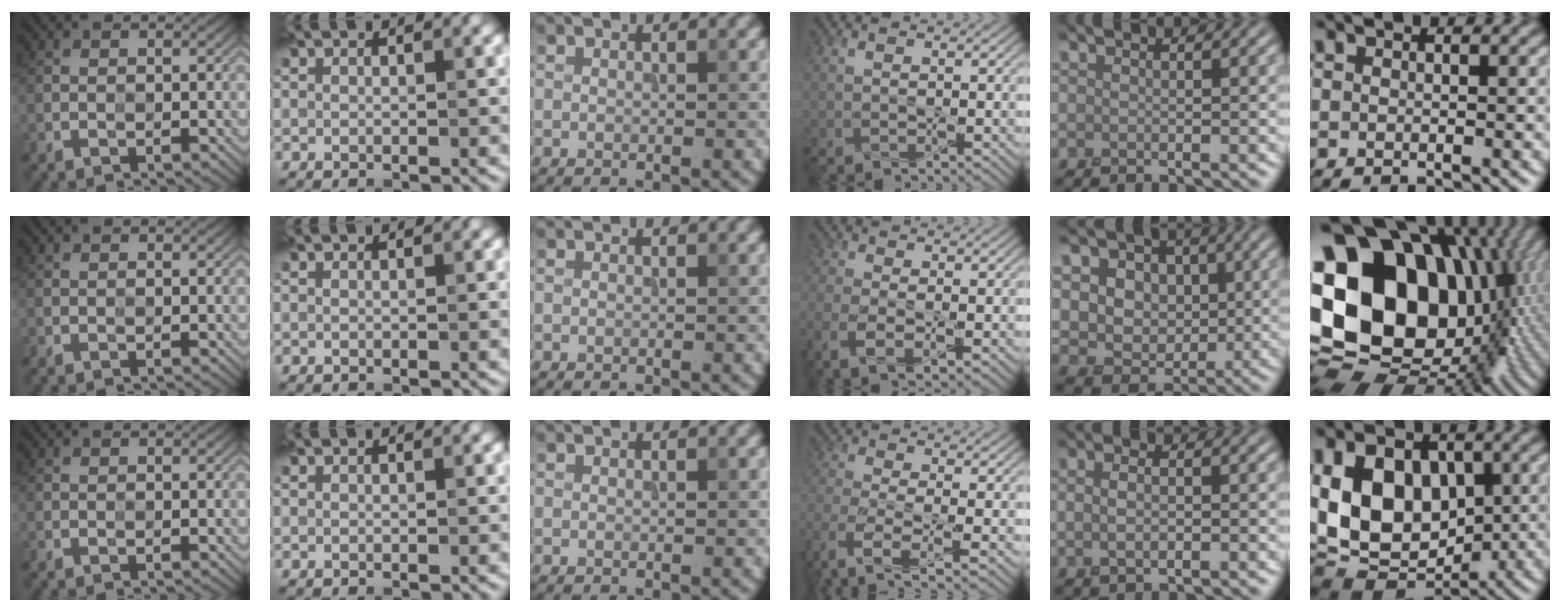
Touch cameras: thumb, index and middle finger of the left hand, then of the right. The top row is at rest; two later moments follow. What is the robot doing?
{"motion": "press", "object": "memory foam"}